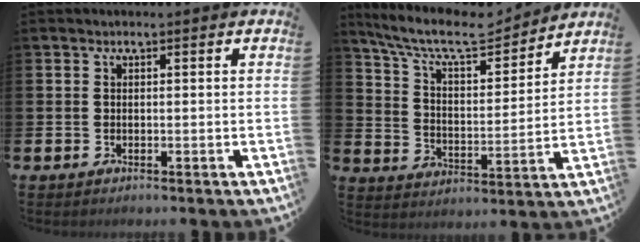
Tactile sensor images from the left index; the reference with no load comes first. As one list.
[{"total": 9.7, "force": [8.4, 2.7, 4.0], "torque": [-0.099, -0.054, 0.141]}]